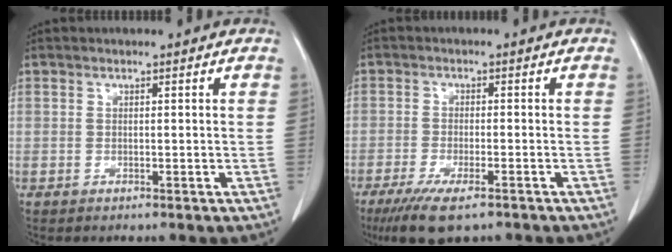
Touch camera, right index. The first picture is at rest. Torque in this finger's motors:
{"motor_torque": [0.80, -0.74, 0.37, 0.12]}